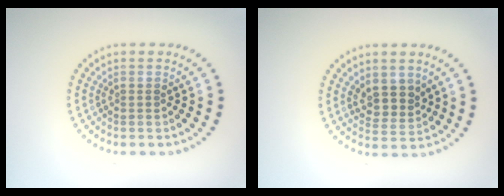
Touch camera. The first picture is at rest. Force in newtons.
{"total": 2.8, "press": 2.4, "slide": 1.4}